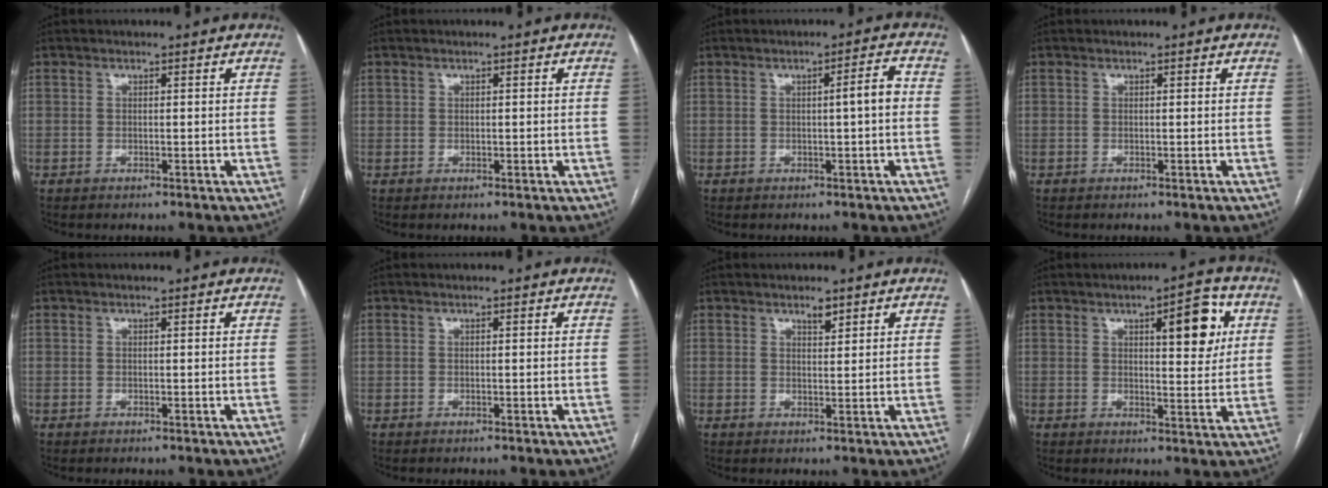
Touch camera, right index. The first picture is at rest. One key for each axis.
{"total": 0.5, "fx": 0.2, "fy": 0.4, "fz": 0.3, "tx": -0.005, "ty": 0.003, "tz": 0.004}
{"total": 3.2, "fx": 0.0, "fy": -0.1, "fz": 3.2, "tx": -0.046, "ty": 0.004, "tz": -0.001}
{"total": 0.0}
{"total": 0.0}
{"total": 0.0}
{"total": 1.9, "fx": 1.4, "fy": 0.5, "fz": 1.1, "tx": -0.019, "ty": -0.001, "tz": 0.024}
{"total": 8.2, "fx": 3.0, "fy": 2.3, "fz": 7.3, "tx": -0.096, "ty": 0.006, "tz": 0.038}